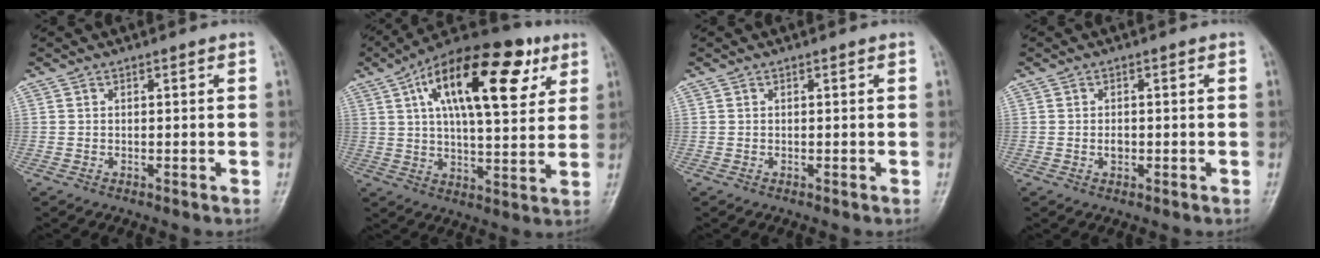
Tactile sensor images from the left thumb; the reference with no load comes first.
{"total": 22.7, "force": [9.1, 9.7, 18.4], "torque": [-0.272, -0.001, 0.140]}
{"total": 0.0}
{"total": 1.6, "force": [-0.3, 1.1, 1.0], "torque": [-0.013, 0.002, -0.004]}